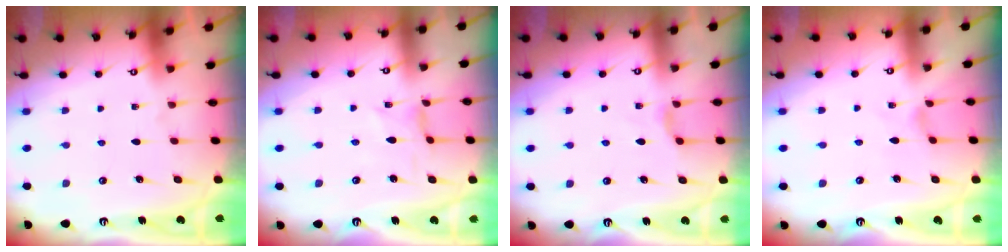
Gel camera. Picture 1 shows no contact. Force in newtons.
{"total": 0.0}
{"total": 2.9, "press": 2.9, "slide": 0.5}
{"total": 0.0}